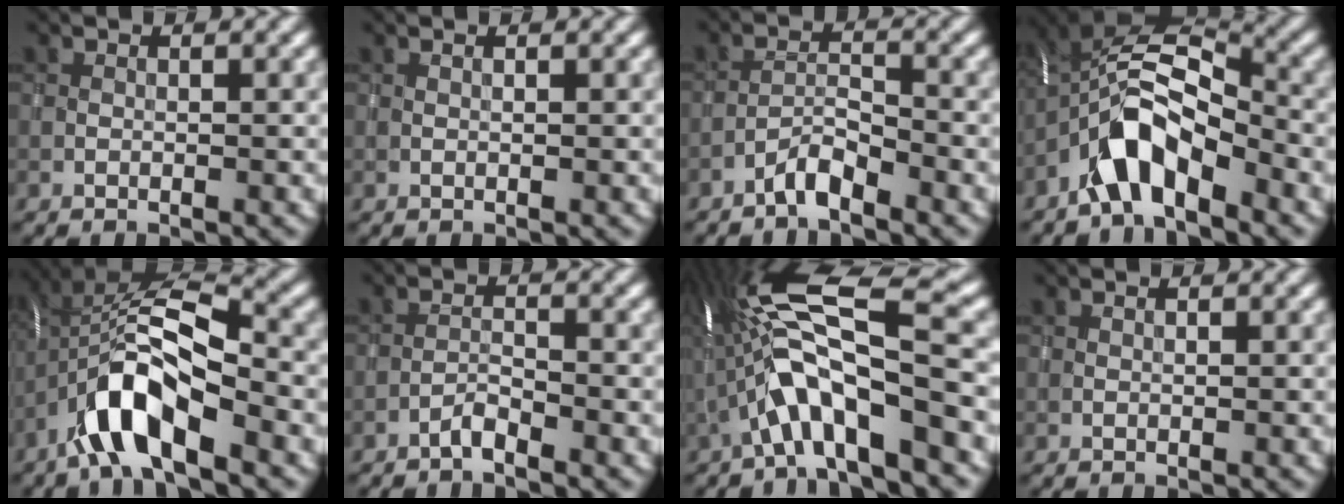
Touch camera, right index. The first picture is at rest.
{"total": 0.0}
{"total": 2.4, "force": [-1.9, 0.5, 1.4], "torque": [-0.026, 0.010, -0.040]}
{"total": 6.8, "force": [-3.7, 2.8, 4.9], "torque": [-0.089, 0.009, -0.074]}
{"total": 9.4, "force": [-4.1, 3.5, 7.7], "torque": [-0.143, 0.015, -0.079]}
{"total": 1.3, "force": [-1.1, 0.2, 0.6], "torque": [-0.012, 0.006, -0.025]}
{"total": 11.9, "force": [-2.2, 2.9, 11.3], "torque": [-0.207, 0.025, -0.034]}
{"total": 0.0}